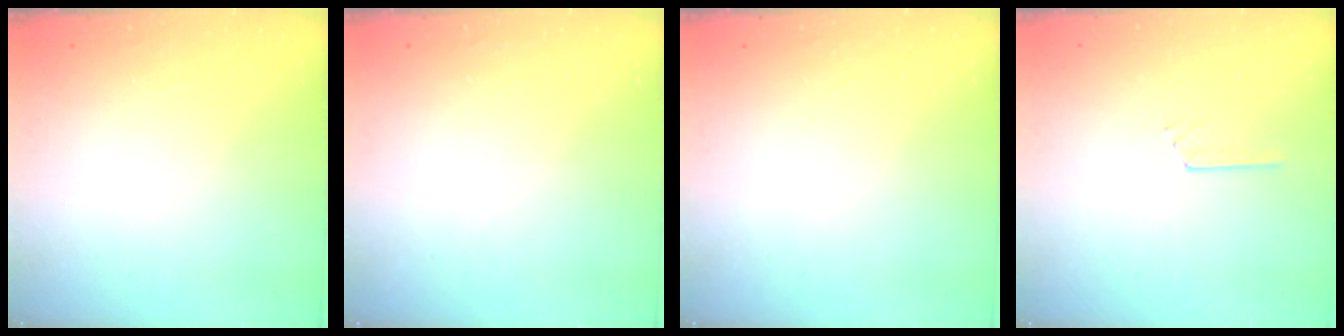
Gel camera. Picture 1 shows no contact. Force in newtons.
{"total": 0.0}
{"total": 0.0}
{"total": 2.8, "press": 2.8, "slide": 0.4}